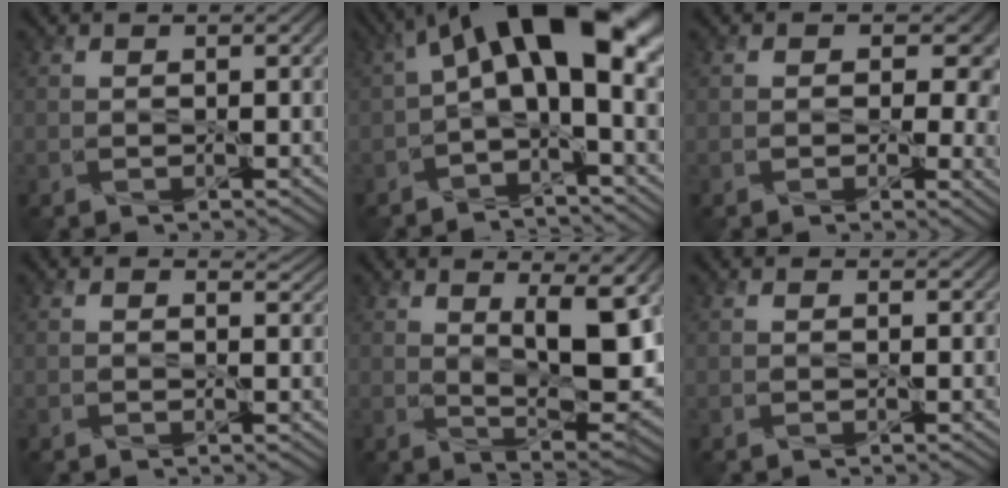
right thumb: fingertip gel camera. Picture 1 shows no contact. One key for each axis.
{"total": 13.6, "fx": 1.9, "fy": 5.5, "fz": 12.3, "tx": -0.205, "ty": 0.019, "tz": 0.023}
{"total": 6.7, "fx": 0.7, "fy": 5.1, "fz": 4.3, "tx": -0.042, "ty": -0.017, "tz": 0.006}
{"total": 1.8, "fx": 1.4, "fy": 0.9, "fz": 0.7, "tx": -0.013, "ty": -0.005, "tz": 0.019}
{"total": 9.8, "fx": 3.5, "fy": 2.8, "fz": 8.7, "tx": -0.148, "ty": -0.005, "tz": 0.063}
{"total": 0.7, "fx": 0.7, "fy": 0.3, "fz": 0.1, "tx": -0.003, "ty": 0.001, "tz": 0.013}